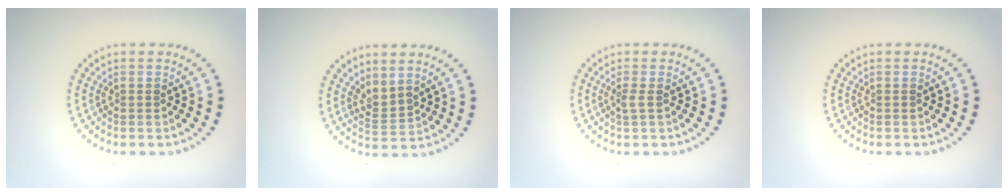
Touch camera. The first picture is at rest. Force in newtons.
{"total": 2.1, "press": 1.4, "slide": 1.6}
{"total": 0.9, "press": 0.7, "slide": 0.7}
{"total": 0.0}